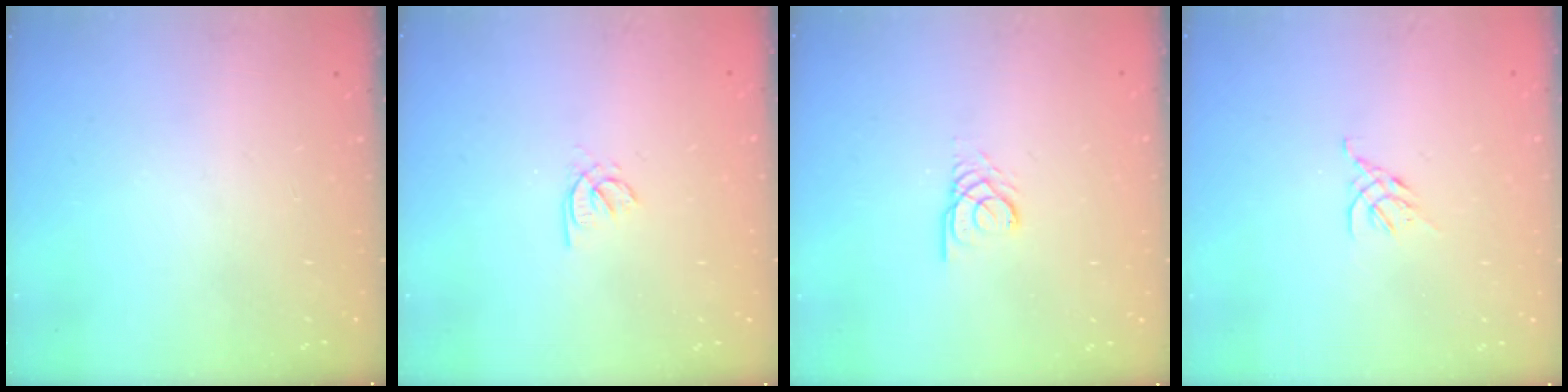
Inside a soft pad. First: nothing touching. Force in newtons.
{"total": 1.7, "press": 1.6, "slide": 0.4}
{"total": 2.3, "press": 2.3, "slide": 0.1}
{"total": 2.3, "press": 2.2, "slide": 0.6}